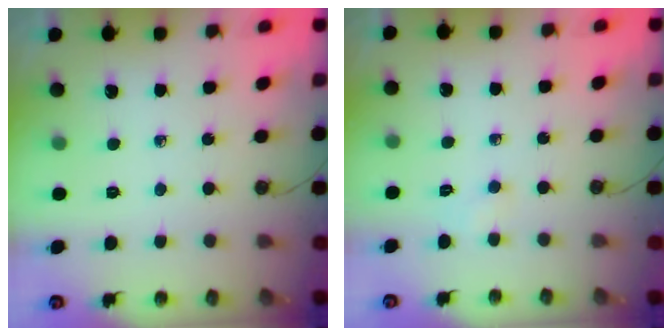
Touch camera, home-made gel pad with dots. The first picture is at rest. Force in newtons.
{"total": 14.4, "press": 3.2, "slide": 14.0}